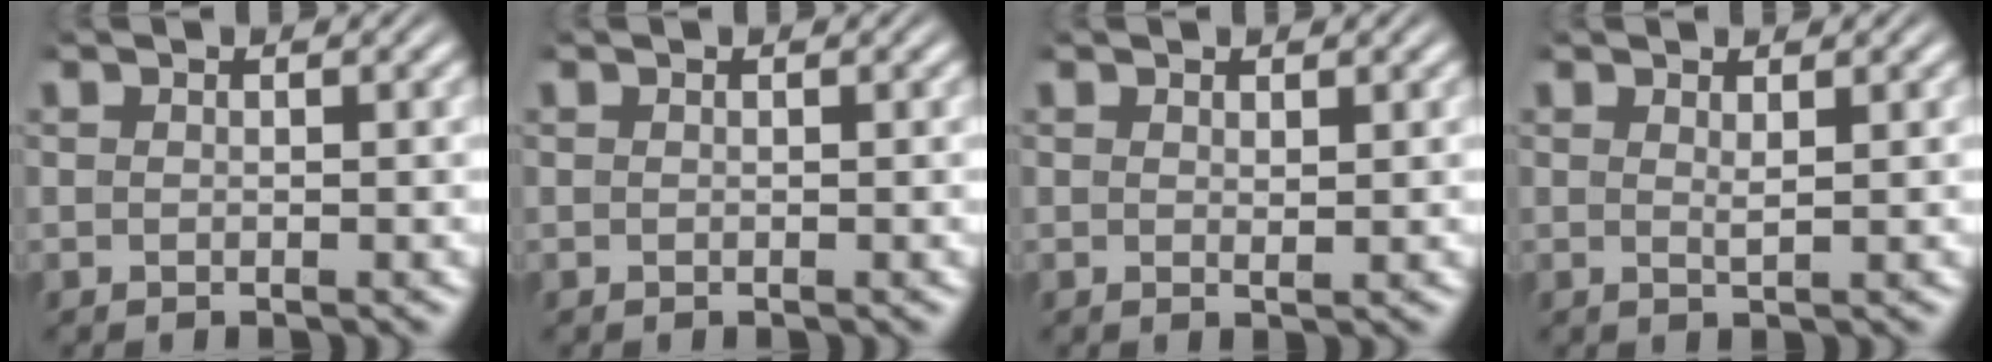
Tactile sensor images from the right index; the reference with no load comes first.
{"total": 0.0}
{"total": 0.6, "force": [0.5, -0.2, 0.4], "torque": [-0.003, -0.007, 0.012]}
{"total": 1.0, "force": [0.6, -0.4, 0.6], "torque": [-0.010, -0.009, 0.015]}